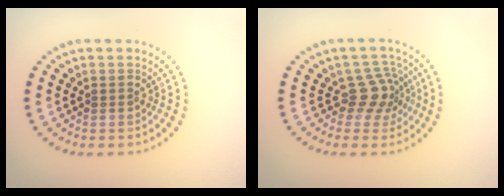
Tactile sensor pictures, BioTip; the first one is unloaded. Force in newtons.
{"total": 2.8, "press": 2.1, "slide": 1.9}